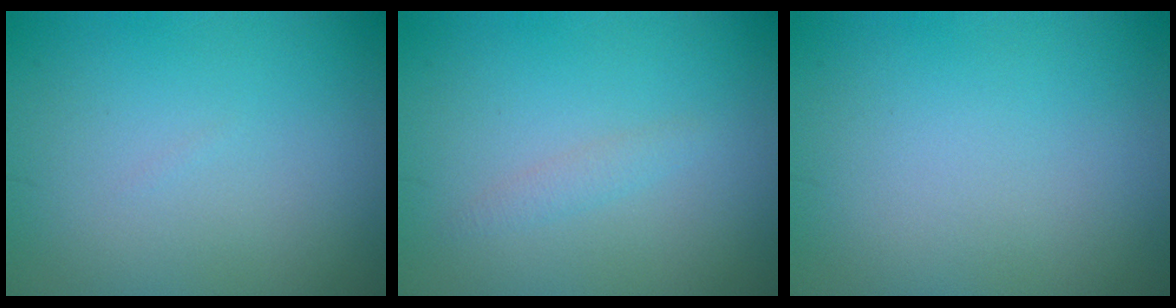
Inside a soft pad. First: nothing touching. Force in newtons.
{"total": 1.0, "press": 1.0, "slide": 0.1}
{"total": 0.0}